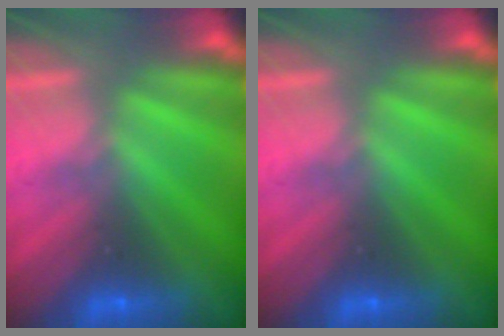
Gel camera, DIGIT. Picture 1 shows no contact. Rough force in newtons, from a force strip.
{"total": 0.0}